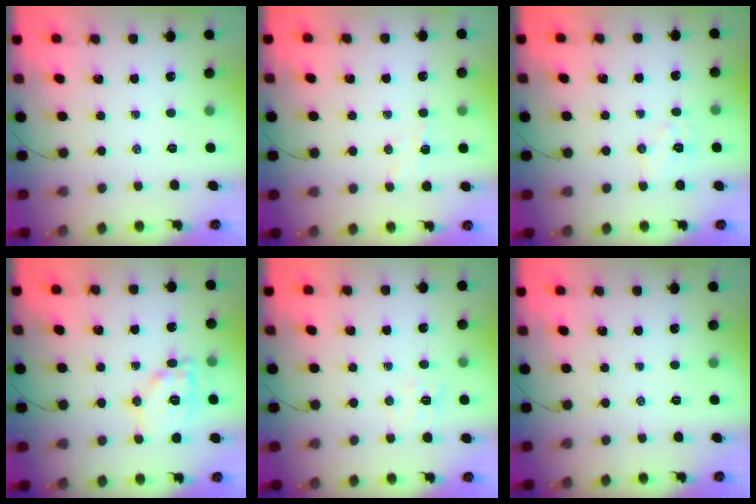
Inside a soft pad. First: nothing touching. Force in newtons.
{"total": 5.7, "press": 5.7, "slide": 0.9}
{"total": 6.8, "press": 6.8, "slide": 0.9}
{"total": 12.9, "press": 12.9, "slide": 0.7}
{"total": 6.3, "press": 6.1, "slide": 1.6}
{"total": 0.0}